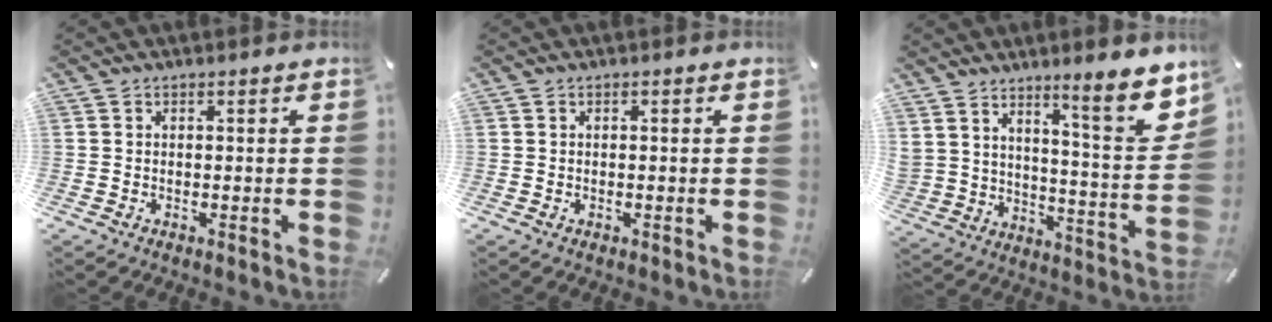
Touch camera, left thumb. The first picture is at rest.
{"total": 0.0}
{"total": 11.6, "force": [9.8, 2.5, 5.8], "torque": [-0.092, -0.088, 0.164]}